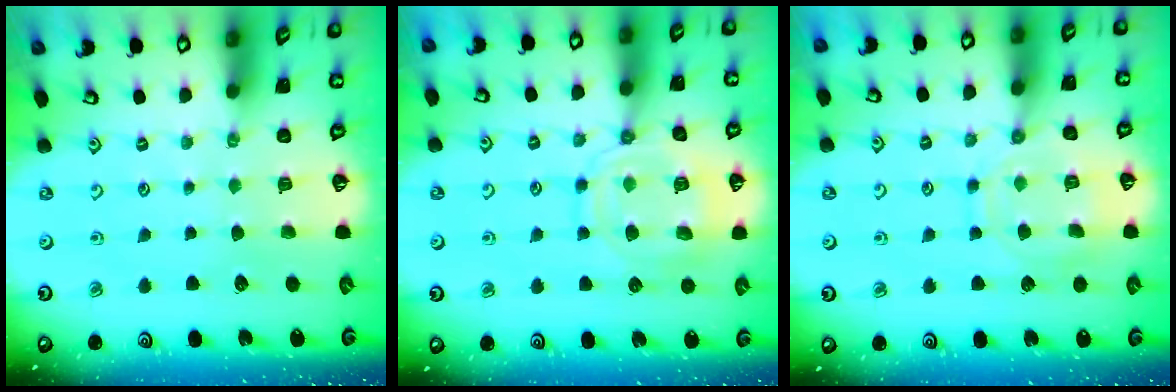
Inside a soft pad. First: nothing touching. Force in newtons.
{"total": 13.5, "press": 13.5, "slide": 1.2}
{"total": 11.8, "press": 11.7, "slide": 1.0}